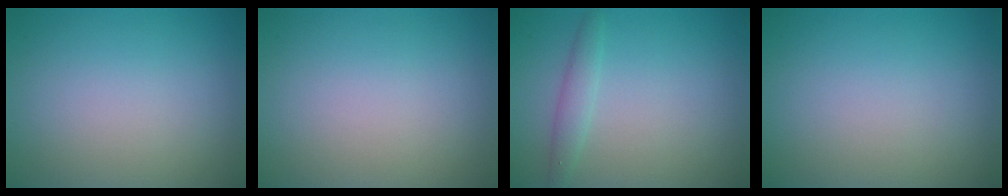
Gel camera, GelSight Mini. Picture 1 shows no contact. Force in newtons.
{"total": 0.0}
{"total": 1.6, "press": 1.6, "slide": 0.0}
{"total": 0.0}